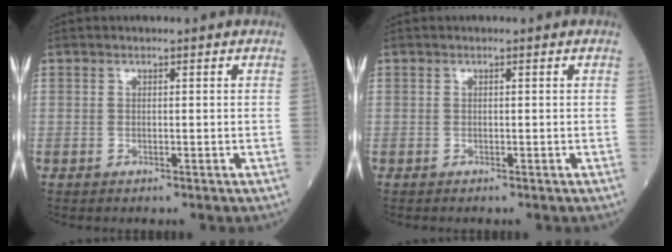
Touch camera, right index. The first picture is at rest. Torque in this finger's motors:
{"motor_torque": [0.08, 0.00, 0.06, 0.01]}